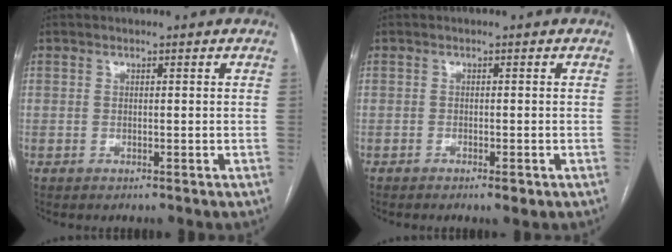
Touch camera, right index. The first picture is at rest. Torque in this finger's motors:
{"motor_torque": [0.13, -0.25, 0.03, 0.01]}